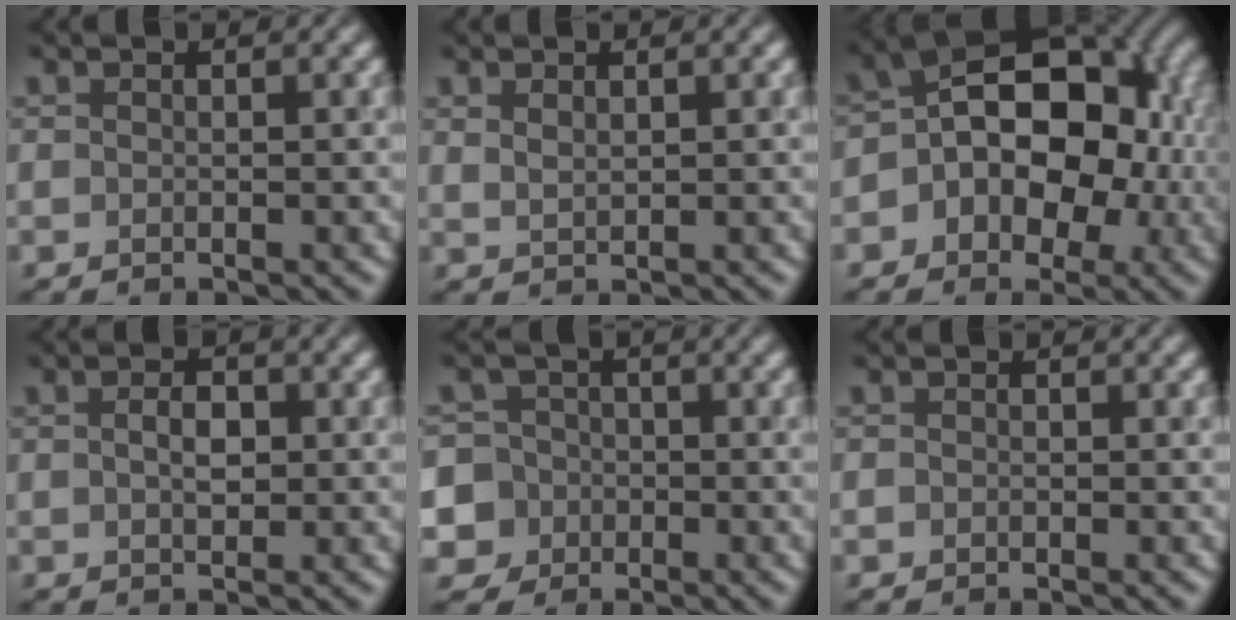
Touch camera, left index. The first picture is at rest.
{"total": 1.2, "force": [0.7, 0.5, 0.7], "torque": [-0.017, -0.002, 0.019]}
{"total": 12.3, "force": [-0.3, 8.2, 9.2], "torque": [-0.088, 0.033, -0.028]}
{"total": 2.1, "force": [0.1, 1.2, 1.7], "torque": [-0.032, 0.000, 0.002]}
{"total": 8.4, "force": [-2.5, 7.8, 1.9], "torque": [-0.049, 0.004, -0.079]}
{"total": 0.6, "force": [-0.2, 0.5, 0.1], "torque": [0.002, -0.005, -0.004]}